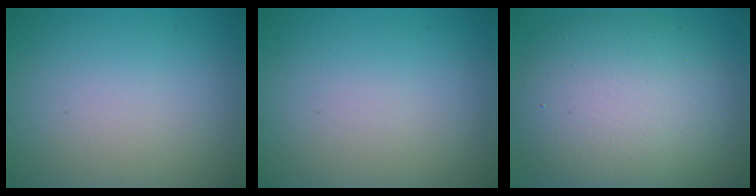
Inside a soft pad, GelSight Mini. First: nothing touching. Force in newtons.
{"total": 0.0}
{"total": 10.1, "press": 10.1, "slide": 0.6}